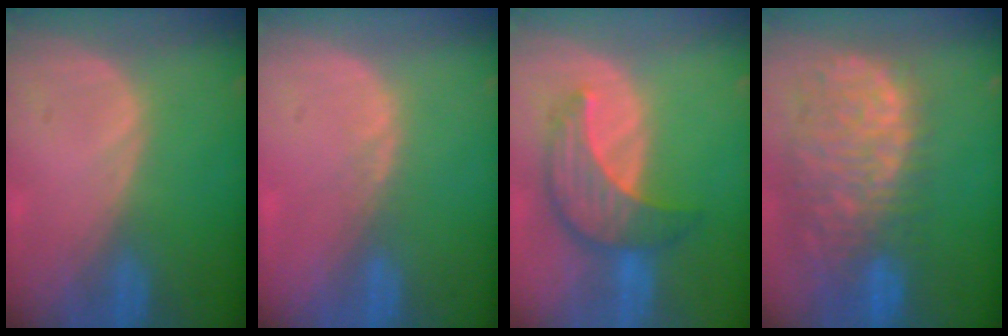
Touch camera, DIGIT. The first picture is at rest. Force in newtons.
{"total": 0.8, "press": 0.8, "slide": 0.3}
{"total": 7.8, "press": 7.5, "slide": 2.3}
{"total": 13.3, "press": 11.1, "slide": 7.4}